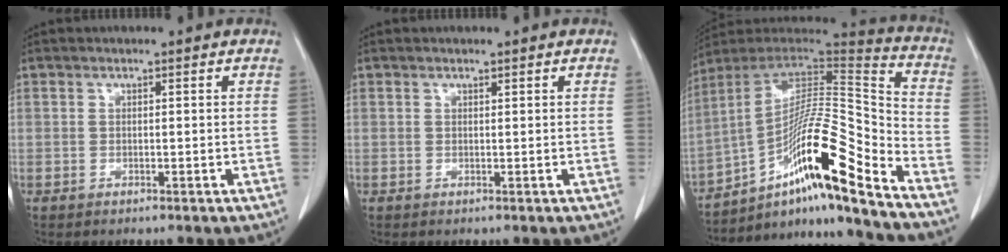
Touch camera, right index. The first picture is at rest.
{"total": 0.0}
{"total": 20.9, "force": [-12.3, 0.7, 16.9], "torque": [-0.274, 0.009, -0.210]}